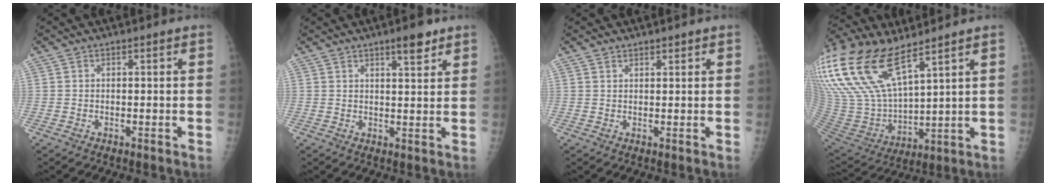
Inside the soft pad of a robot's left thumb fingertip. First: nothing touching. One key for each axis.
{"total": 4.7, "fx": 3.2, "fy": 1.2, "fz": 3.2, "tx": -0.039, "ty": -0.019, "tz": 0.045}
{"total": 1.2, "fx": 1.0, "fy": 0.5, "fz": 0.2, "tx": 0.008, "ty": -0.007, "tz": 0.016}
{"total": 22.5, "fx": 14.0, "fy": 8.7, "fz": 15.4, "tx": -0.343, "ty": -0.034, "tz": 0.281}